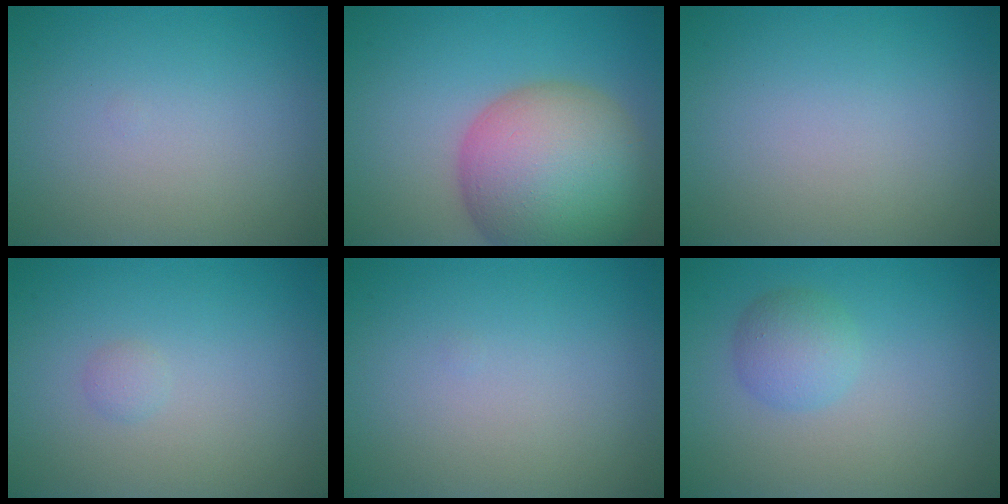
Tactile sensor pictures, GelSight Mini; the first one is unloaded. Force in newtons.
{"total": 13.0, "press": 13.0, "slide": 0.7}
{"total": 0.0}
{"total": 0.6, "press": 0.6, "slide": 0.0}
{"total": 0.0}
{"total": 2.5, "press": 2.5, "slide": 0.1}